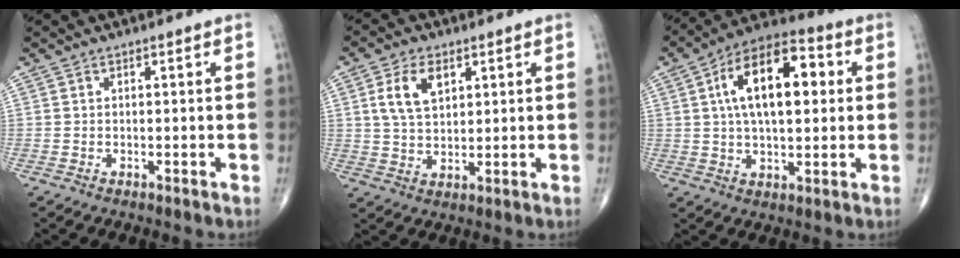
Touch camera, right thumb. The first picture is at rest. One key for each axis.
{"total": 7.5, "fx": 2.8, "fy": 4.4, "fz": 5.4, "tx": -0.097, "ty": -0.006, "tz": 0.056}
{"total": 16.8, "fx": 3.3, "fy": 8.3, "fz": 14.2, "tx": -0.221, "ty": 0.021, "tz": 0.049}